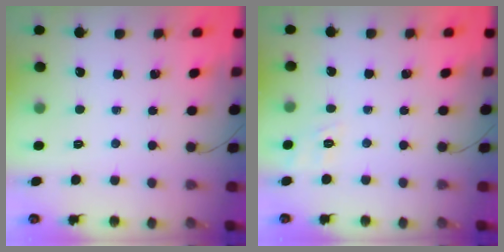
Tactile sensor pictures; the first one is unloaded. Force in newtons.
{"total": 3.5, "press": 3.1, "slide": 1.6}